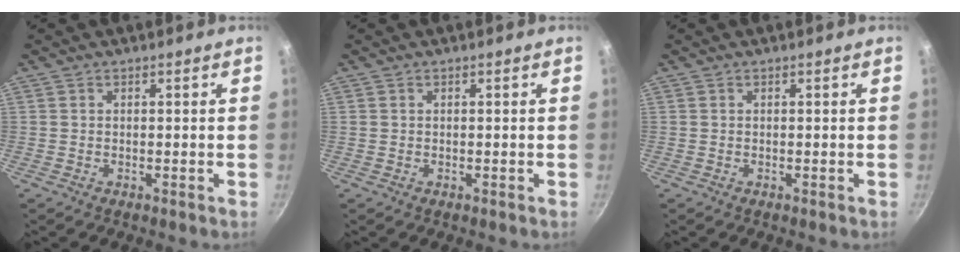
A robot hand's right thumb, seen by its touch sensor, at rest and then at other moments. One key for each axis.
{"total": 0.0}
{"total": 0.0}